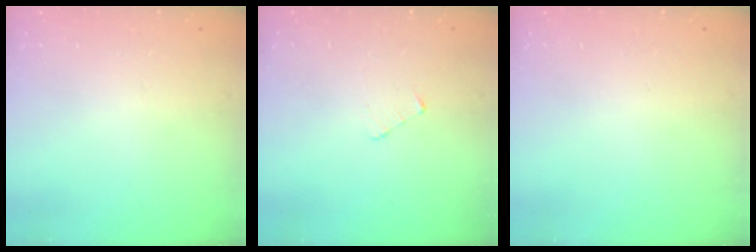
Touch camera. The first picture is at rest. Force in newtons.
{"total": 2.5, "press": 2.5, "slide": 0.3}
{"total": 0.0}